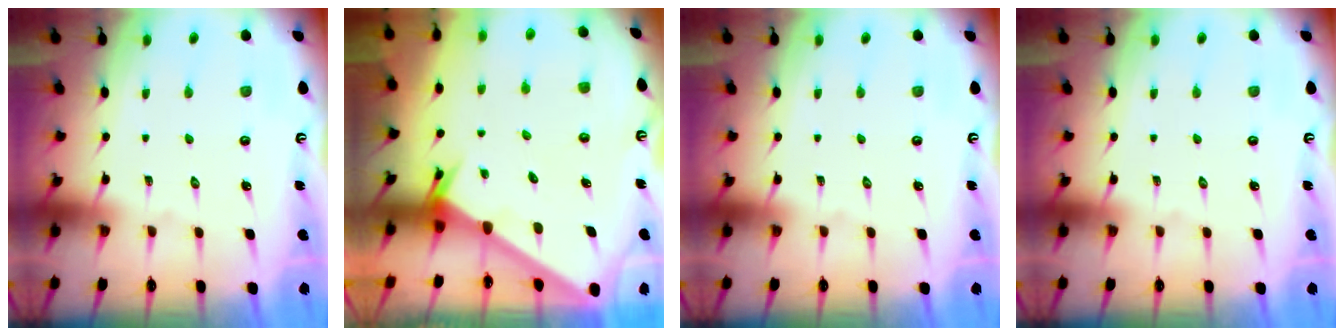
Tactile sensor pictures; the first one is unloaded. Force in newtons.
{"total": 2.5, "press": 2.5, "slide": 0.3}
{"total": 0.0}
{"total": 0.0}